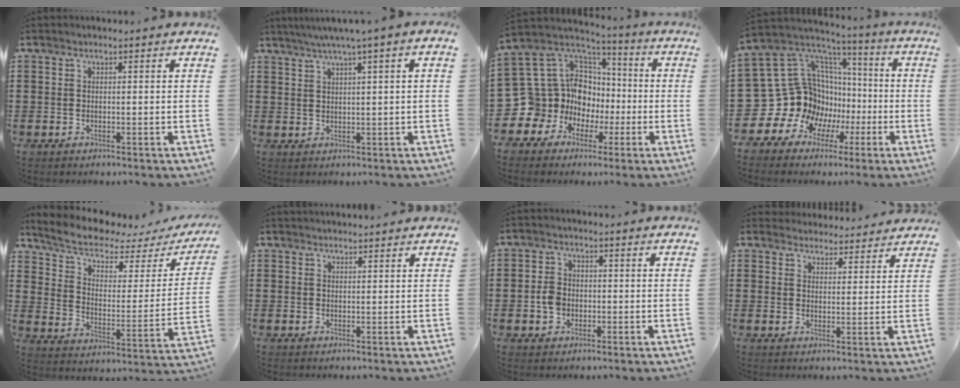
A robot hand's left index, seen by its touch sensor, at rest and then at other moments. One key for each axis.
{"total": 2.9, "fx": 1.5, "fy": -0.5, "fz": 2.4, "tx": -0.047, "ty": -0.001, "tz": 0.025}
{"total": 13.6, "fx": -1.6, "fy": 13.0, "fz": 3.9, "tx": -0.141, "ty": -0.036, "tz": -0.004}
{"total": 16.5, "fx": -2.8, "fy": 15.0, "fz": 6.3, "tx": -0.188, "ty": -0.043, "tz": 0.000}
{"total": 6.5, "fx": 5.1, "fy": 2.0, "fz": 3.5, "tx": -0.093, "ty": -0.031, "tz": 0.088}
{"total": 1.4, "fx": 1.4, "fy": 0.0, "fz": 0.2, "tx": -0.006, "ty": 0.000, "tz": 0.027}
{"total": 3.3, "fx": -0.6, "fy": 2.7, "fz": 1.9, "tx": -0.048, "ty": 0.002, "tz": -0.013}
{"total": 3.7, "fx": 3.7, "fy": 0.5, "fz": 0.1, "tx": -0.014, "ty": -0.014, "tz": 0.069}